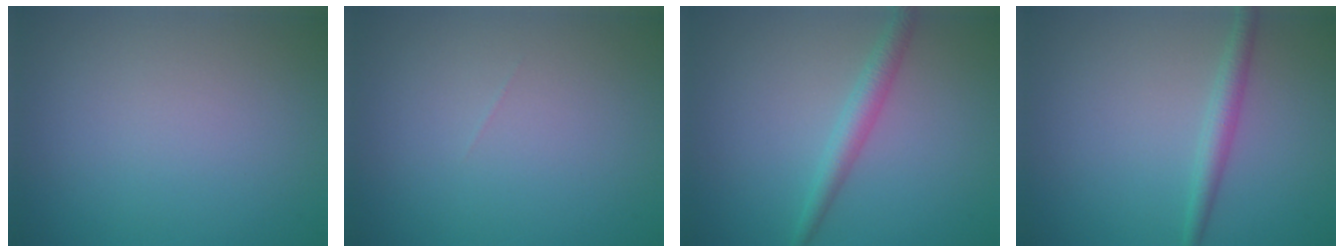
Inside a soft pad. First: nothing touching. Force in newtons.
{"total": 0.0}
{"total": 2.3, "press": 2.3, "slide": 0.1}
{"total": 2.0, "press": 2.0, "slide": 0.1}